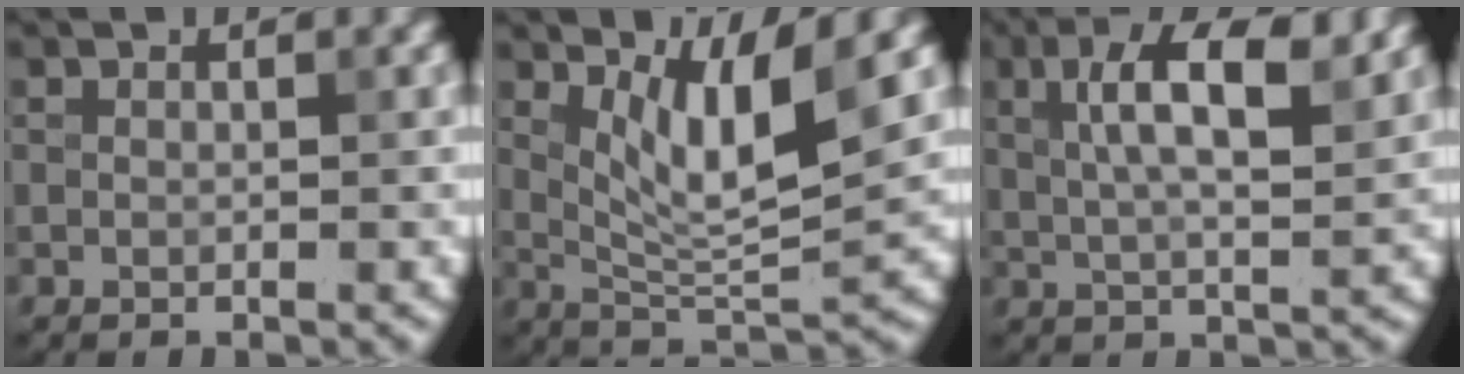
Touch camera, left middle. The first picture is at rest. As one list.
[{"total": 6.5, "force": [2.7, 1.2, 5.7], "torque": [-0.104, -0.010, 0.054]}, {"total": 7.2, "force": [2.7, 2.3, 6.3], "torque": [-0.108, 0.007, 0.043]}]